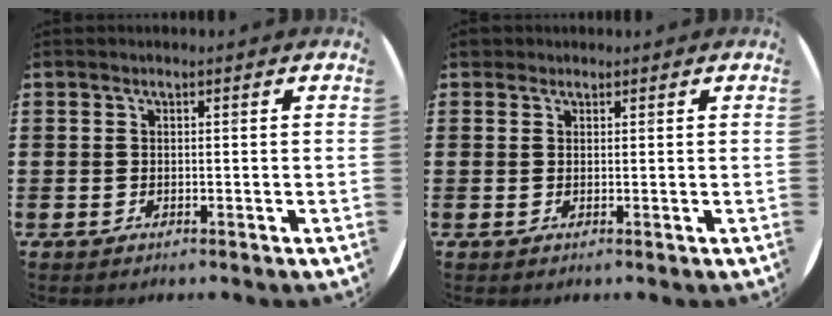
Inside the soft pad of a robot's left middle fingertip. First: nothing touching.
{"total": 1.2, "force": [1.0, 0.5, 0.0], "torque": [0.006, 0.001, 0.018]}